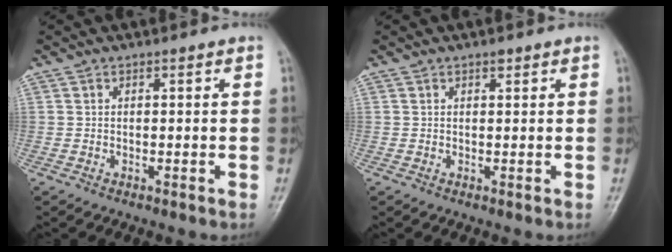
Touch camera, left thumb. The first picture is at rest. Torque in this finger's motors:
{"motor_torque": [0.17, -0.04, 0.06, -0.14, 0.00]}